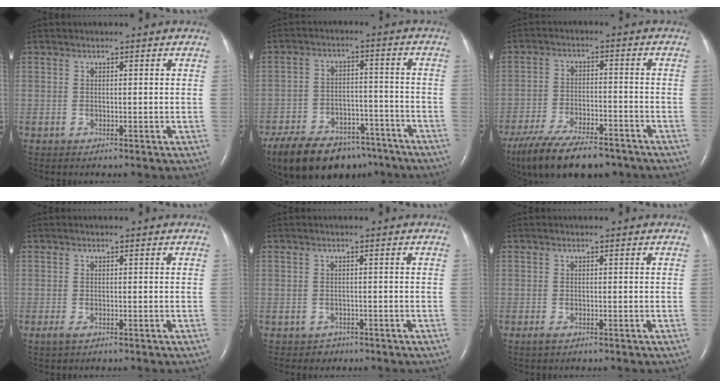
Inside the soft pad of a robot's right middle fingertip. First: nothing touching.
{"total": 19.2, "force": [-14.8, 9.0, 8.2], "torque": [-0.175, -0.007, -0.218]}
{"total": 16.1, "force": [-12.5, 4.9, 8.8], "torque": [-0.173, -0.019, -0.204]}
{"total": 1.4, "force": [-0.7, 0.5, 1.0], "torque": [-0.027, -0.003, -0.012]}
{"total": 1.4, "force": [-0.9, 1.0, -0.1], "torque": [-0.003, 0.004, -0.011]}
{"total": 1.1, "force": [-0.7, 0.4, 0.8], "torque": [-0.022, -0.003, -0.012]}